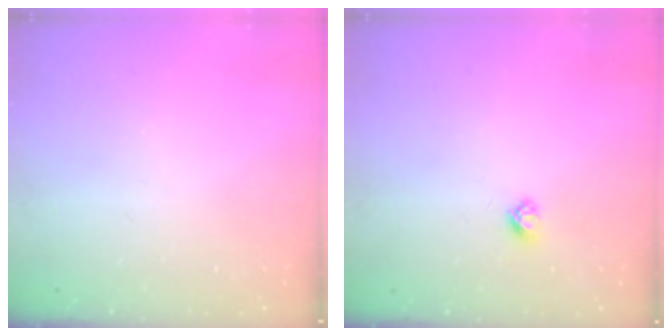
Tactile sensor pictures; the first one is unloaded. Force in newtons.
{"total": 3.1, "press": 3.0, "slide": 0.4}